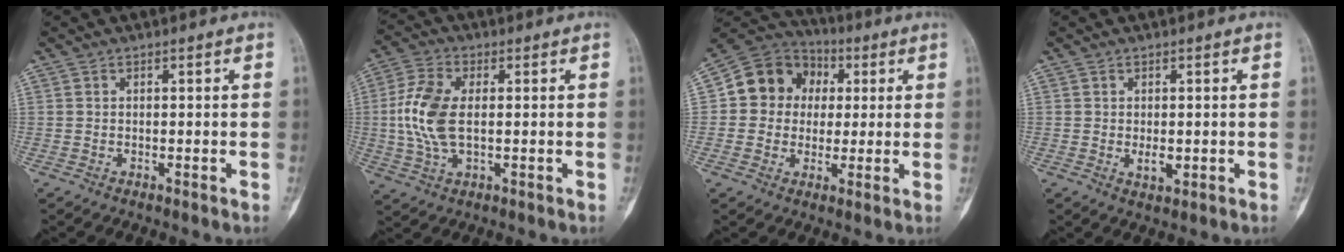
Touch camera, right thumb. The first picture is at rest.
{"total": 10.5, "force": [0.4, 5.6, 8.9], "torque": [-0.203, 0.005, 0.007]}
{"total": 12.3, "force": [1.6, 11.1, 5.2], "torque": [-0.055, 0.020, 0.018]}
{"total": 2.4, "force": [-0.2, 1.5, 1.9], "torque": [-0.025, -0.006, 0.003]}